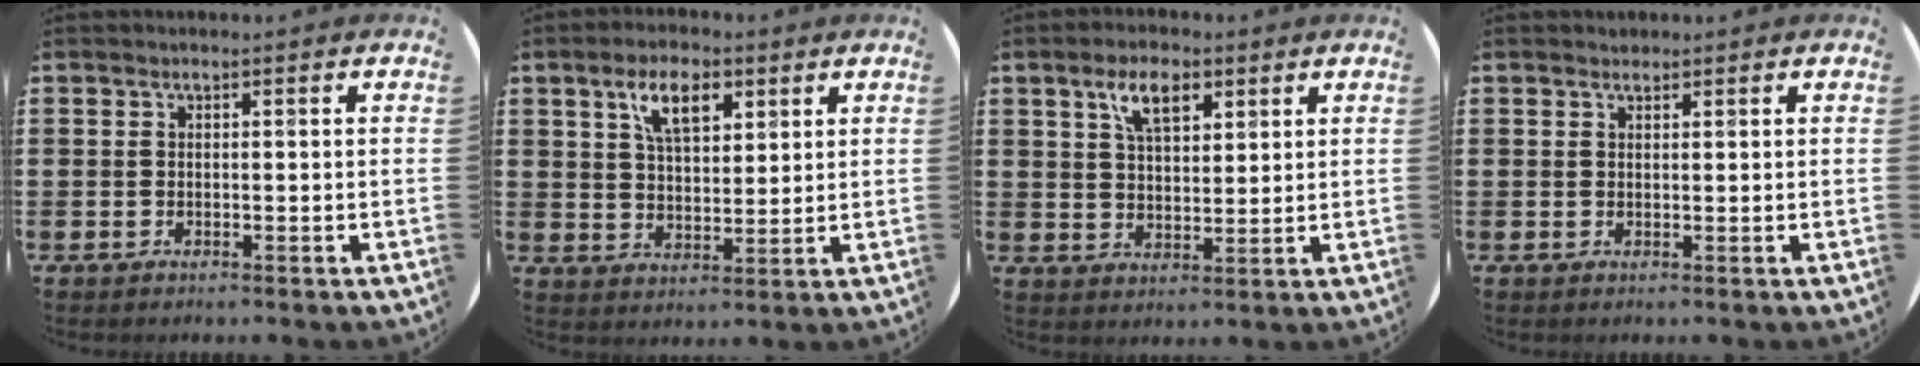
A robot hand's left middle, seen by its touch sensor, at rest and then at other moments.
{"total": 6.9, "force": [3.9, 3.2, 4.7], "torque": [-0.089, 0.006, 0.066]}
{"total": 6.1, "force": [3.6, 2.8, 4.0], "torque": [-0.075, 0.004, 0.060]}
{"total": 0.7, "force": [0.7, 0.2, -0.1], "torque": [0.000, 0.002, 0.013]}